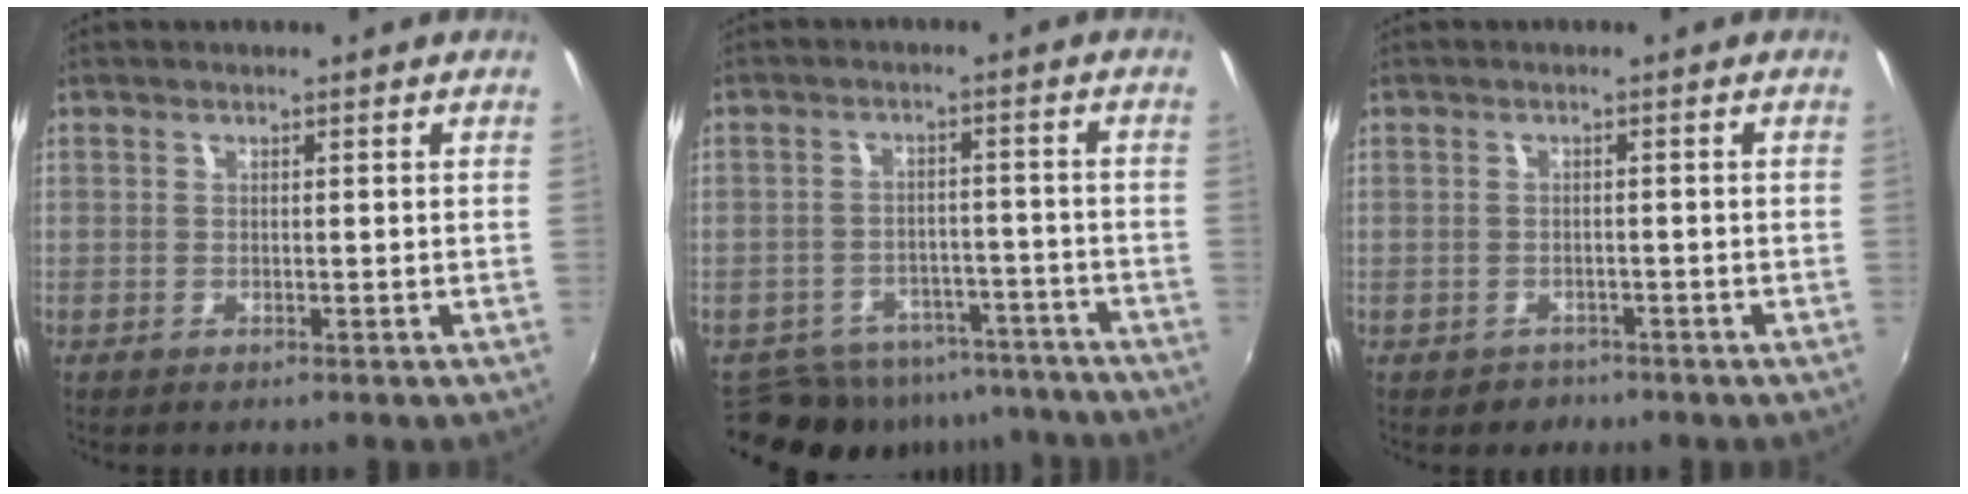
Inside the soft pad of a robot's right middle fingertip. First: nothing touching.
{"total": 14.4, "force": [-11.8, 7.0, 4.5], "torque": [-0.102, 0.011, -0.150]}
{"total": 1.9, "force": [-1.4, 1.4, -0.1], "torque": [-0.003, 0.001, -0.020]}